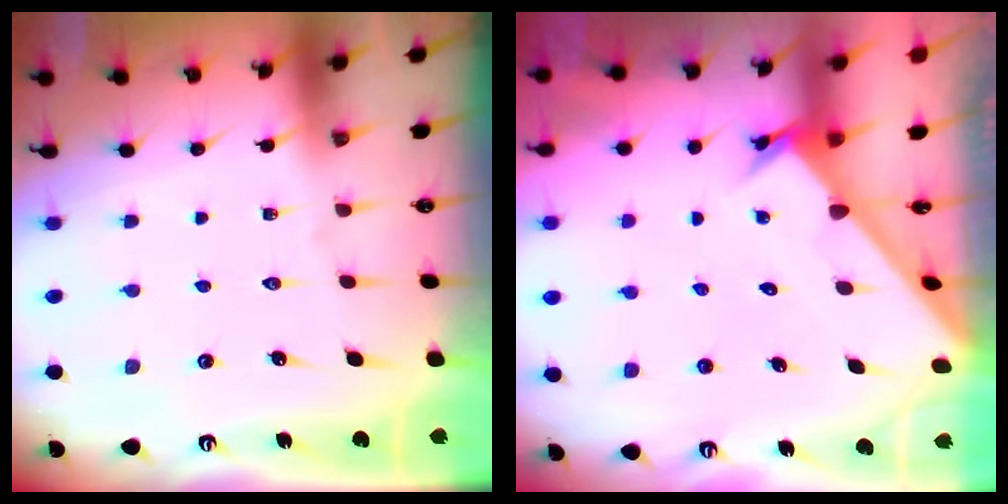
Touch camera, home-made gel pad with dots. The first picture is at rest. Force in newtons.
{"total": 2.7, "press": 2.7, "slide": 0.3}